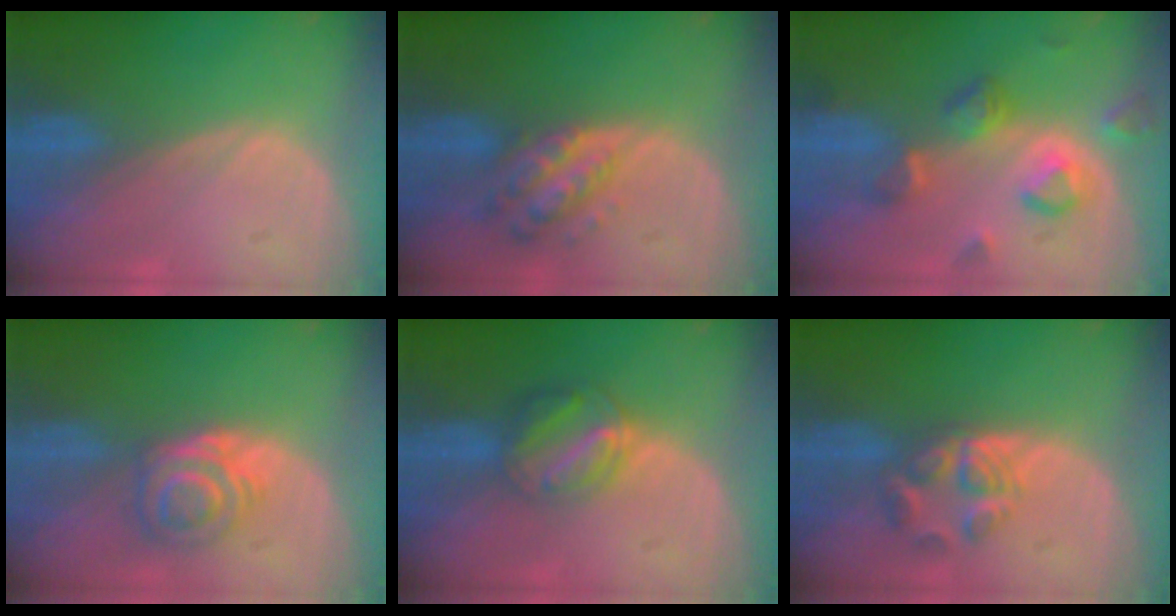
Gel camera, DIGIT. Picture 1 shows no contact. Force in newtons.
{"total": 6.3, "press": 5.7, "slide": 2.7}
{"total": 7.1, "press": 6.8, "slide": 2.0}
{"total": 5.4, "press": 5.1, "slide": 1.6}
{"total": 6.3, "press": 5.6, "slide": 2.8}
{"total": 5.8, "press": 4.9, "slide": 3.0}